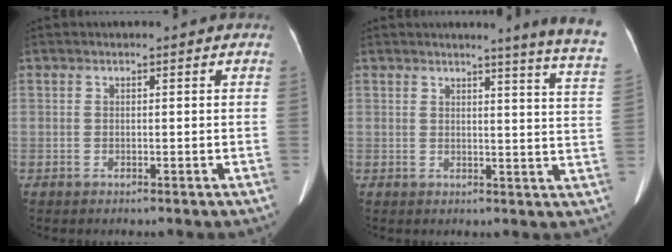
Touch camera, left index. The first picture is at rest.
{"total": 10.4, "force": [9.2, -1.7, 4.6], "torque": [-0.047, -0.073, 0.079]}